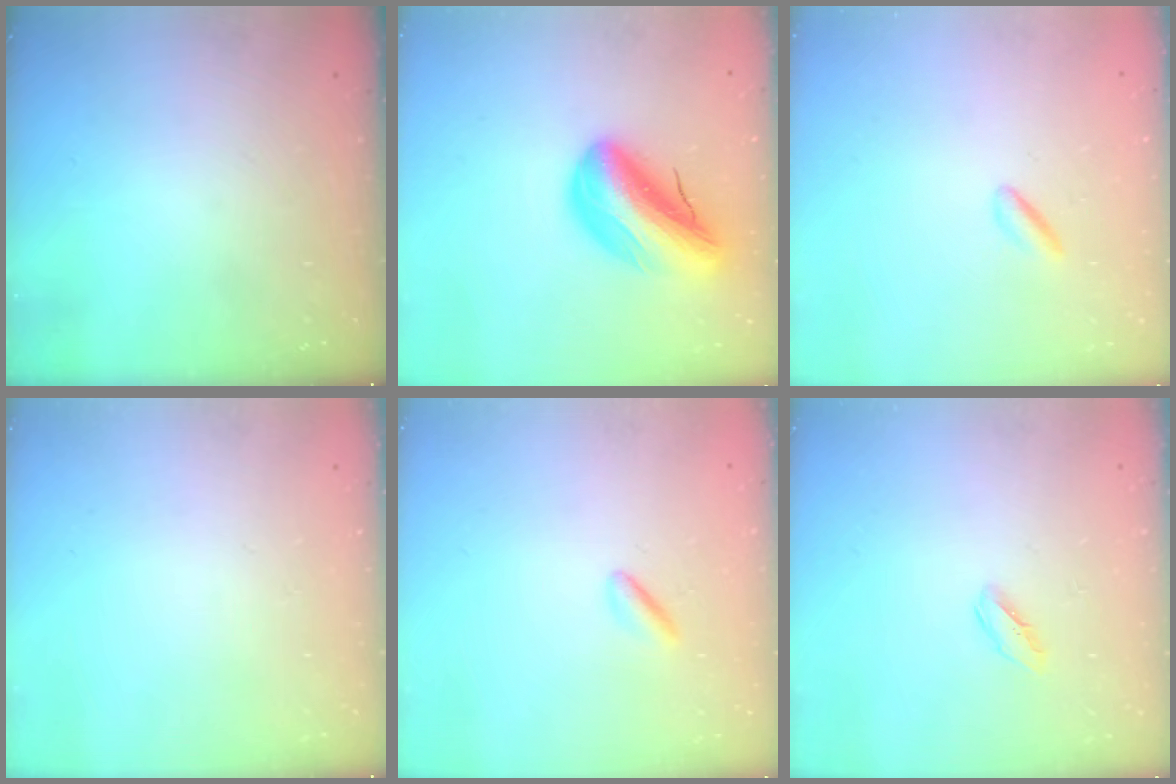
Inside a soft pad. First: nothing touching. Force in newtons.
{"total": 17.5, "press": 17.0, "slide": 4.3}
{"total": 1.0, "press": 0.7, "slide": 0.7}
{"total": 0.0}
{"total": 1.8, "press": 1.7, "slide": 0.8}
{"total": 2.2, "press": 2.1, "slide": 0.7}